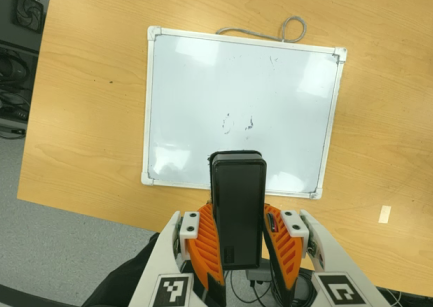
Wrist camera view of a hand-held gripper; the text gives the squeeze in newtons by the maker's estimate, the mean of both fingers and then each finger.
{"total": 10.3, "left": 9.1, "right": 11.4}